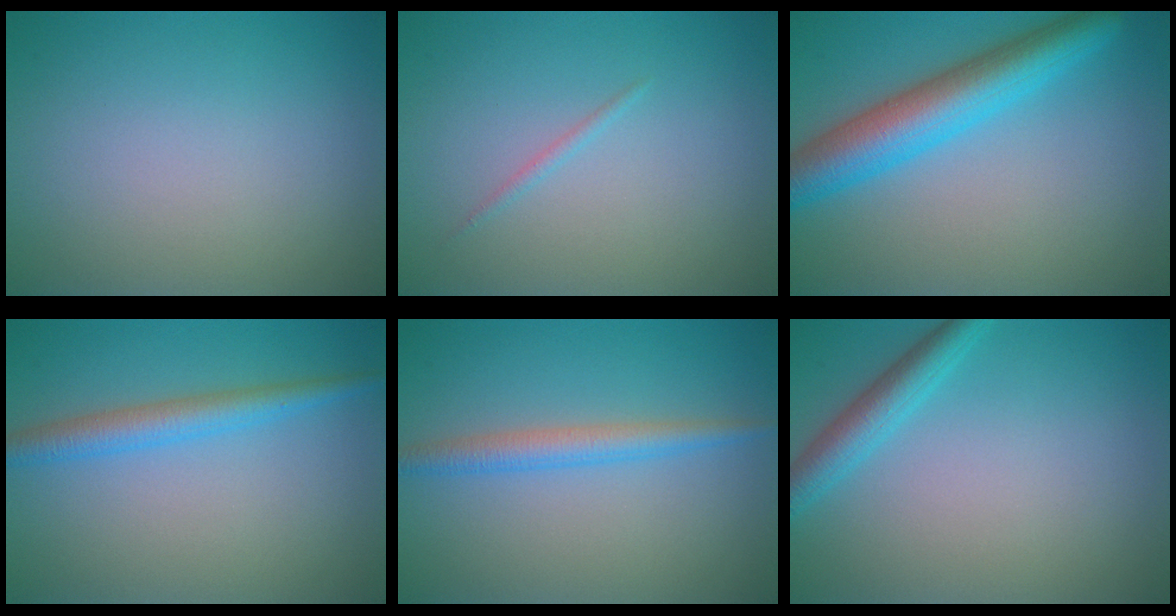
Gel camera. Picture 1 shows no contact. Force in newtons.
{"total": 0.6, "press": 0.6, "slide": 0.0}
{"total": 6.8, "press": 6.8, "slide": 0.2}
{"total": 3.0, "press": 3.0, "slide": 0.1}
{"total": 2.5, "press": 2.5, "slide": 0.1}
{"total": 3.0, "press": 3.0, "slide": 0.2}